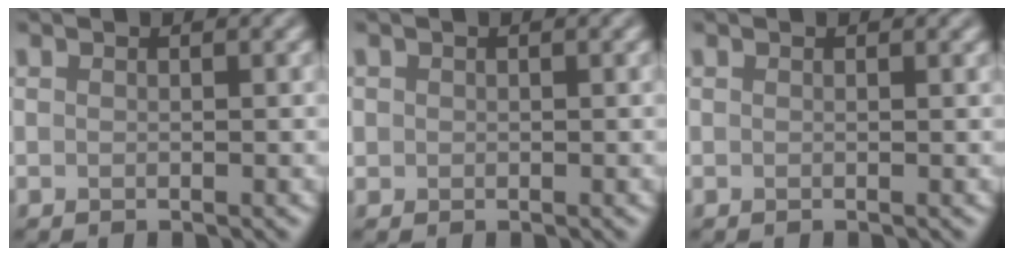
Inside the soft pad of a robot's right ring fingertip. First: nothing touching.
{"total": 0.7, "force": [0.1, 0.7, 0.0], "torque": [0.006, -0.001, 0.002]}
{"total": 0.0}